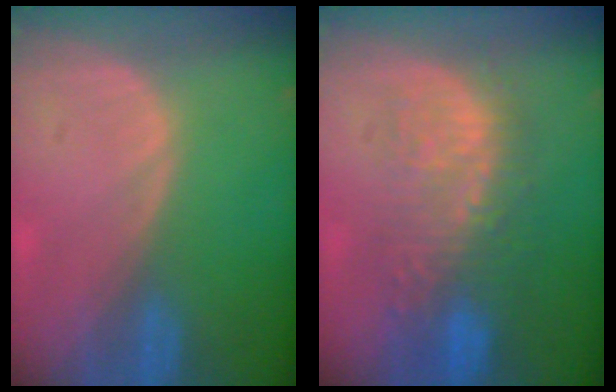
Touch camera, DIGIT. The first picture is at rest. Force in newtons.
{"total": 10.4, "press": 9.5, "slide": 4.2}